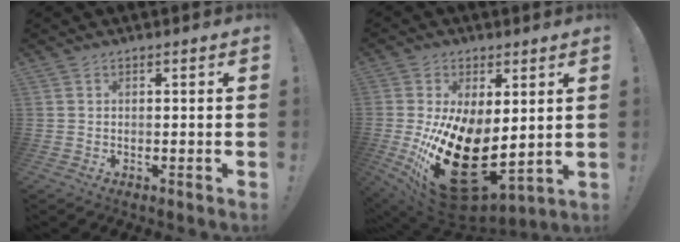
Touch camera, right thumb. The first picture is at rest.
{"total": 24.3, "force": [-3.4, 13.8, 19.7], "torque": [-0.339, -0.008, -0.030]}